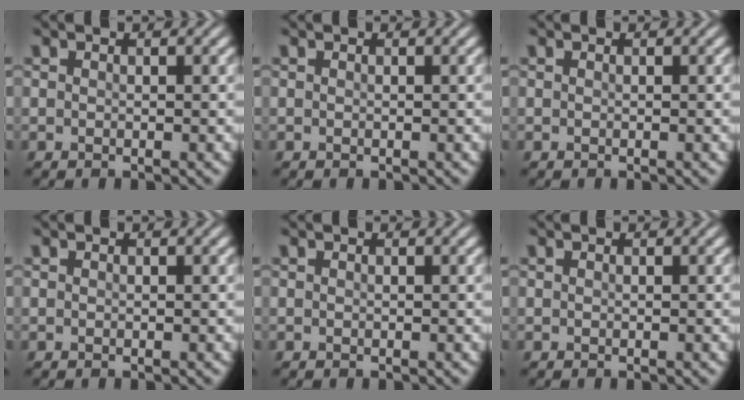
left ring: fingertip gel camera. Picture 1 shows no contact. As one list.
[{"total": 0.0}, {"total": 0.0}, {"total": 0.0}, {"total": 0.0}, {"total": 0.0}]